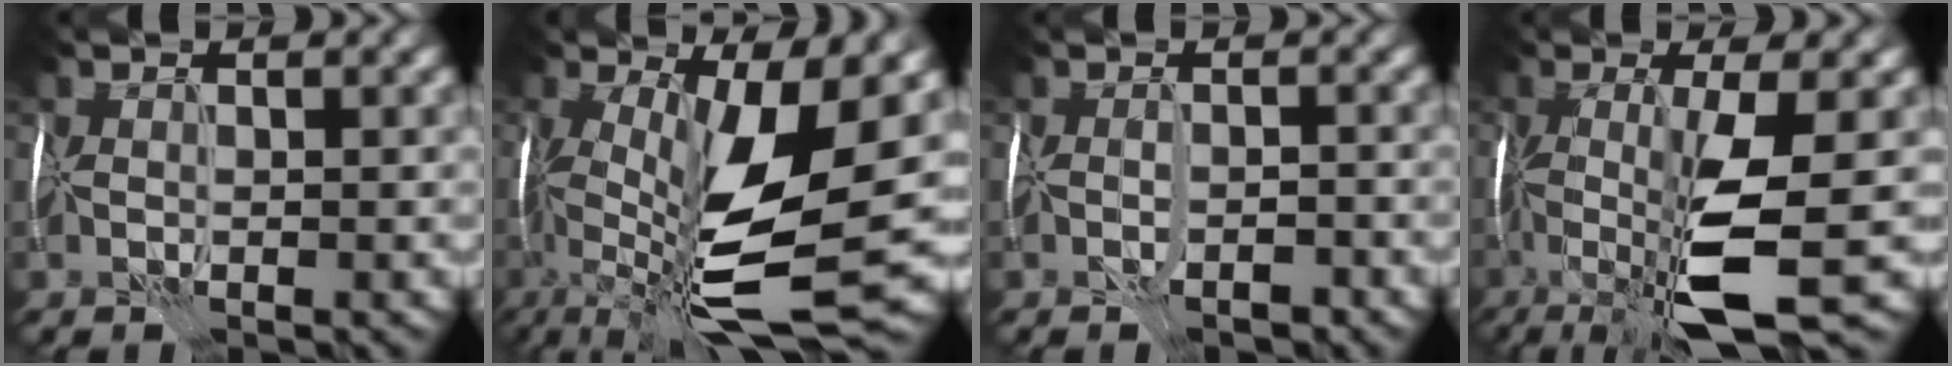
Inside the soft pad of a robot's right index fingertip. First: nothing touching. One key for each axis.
{"total": 13.1, "fx": -2.4, "fy": 3.5, "fz": 12.4, "tx": -0.231, "ty": -0.011, "tz": -0.038}
{"total": 1.7, "fx": -1.2, "fy": 0.6, "fz": 1.1, "tx": -0.021, "ty": 0.005, "tz": -0.017}
{"total": 9.0, "fx": -2.3, "fy": 1.4, "fz": 8.5, "tx": -0.167, "ty": -0.012, "tz": -0.044}